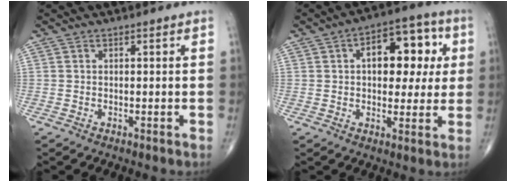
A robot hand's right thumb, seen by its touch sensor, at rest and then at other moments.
{"total": 13.6, "force": [2.8, 8.0, 10.7], "torque": [-0.099, 0.019, 0.034]}